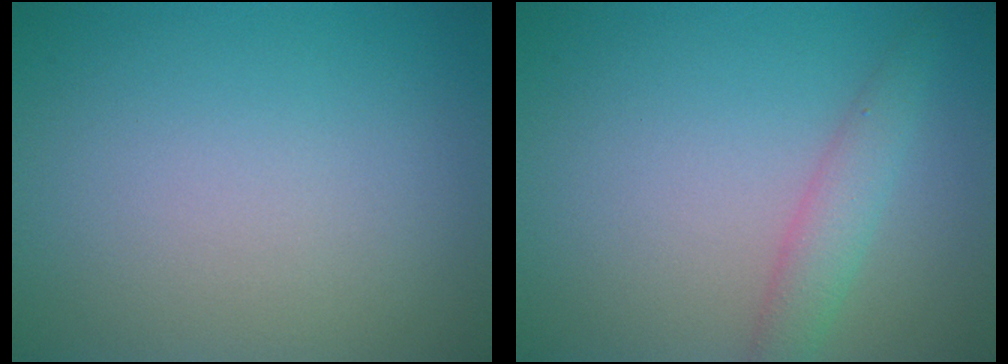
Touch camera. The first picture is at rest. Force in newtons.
{"total": 2.4, "press": 2.4, "slide": 0.1}